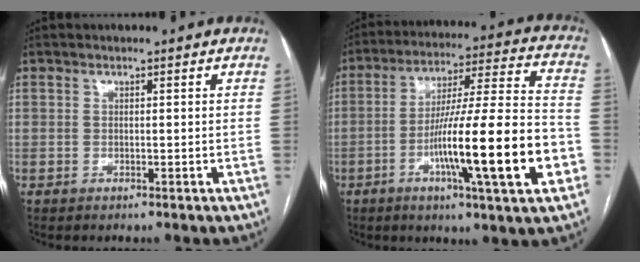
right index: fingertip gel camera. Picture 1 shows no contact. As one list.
[{"total": 20.3, "force": [-6.3, 0.7, 19.3], "torque": [-0.291, -0.003, -0.098]}]